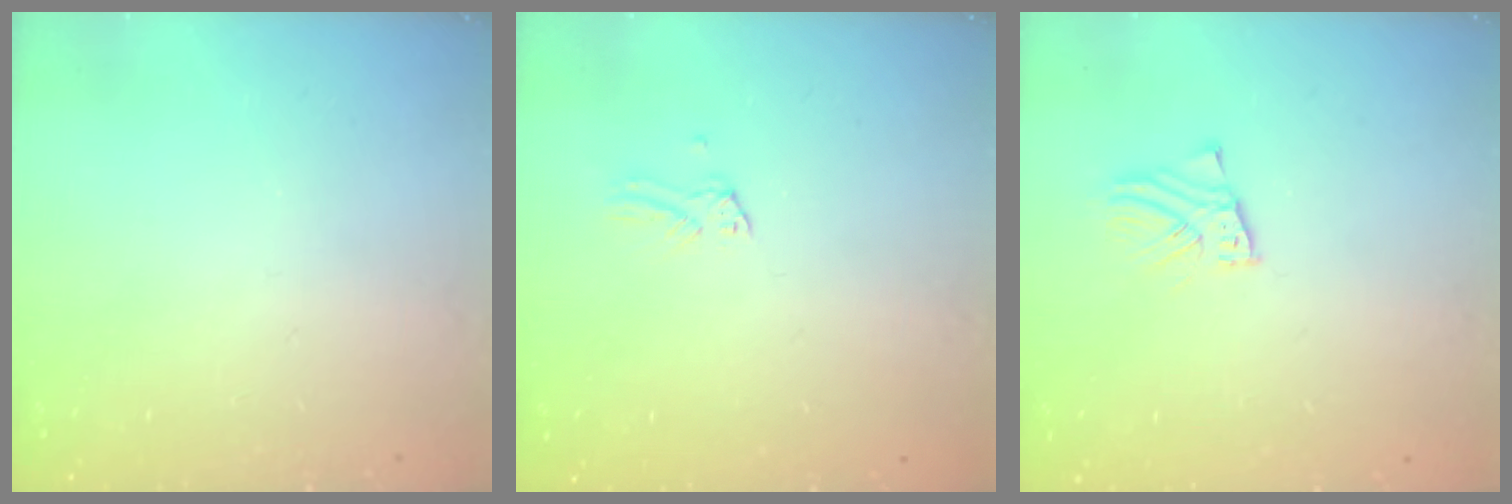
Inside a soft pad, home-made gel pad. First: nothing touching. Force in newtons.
{"total": 0.0}
{"total": 2.7, "press": 2.7, "slide": 0.1}